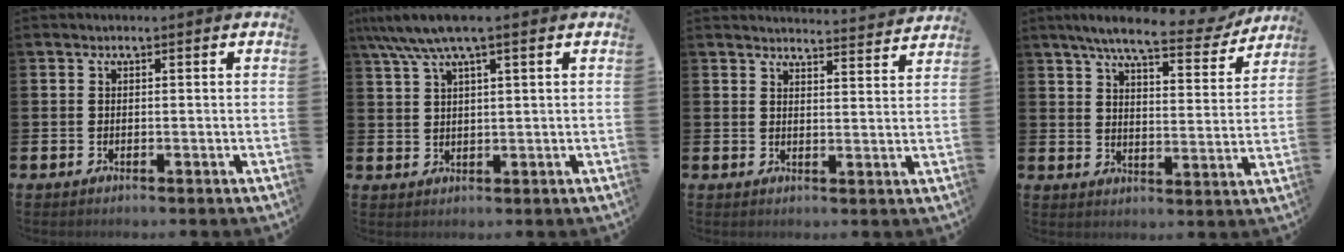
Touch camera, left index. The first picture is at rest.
{"total": 5.7, "force": [4.1, 0.7, 3.9], "torque": [-0.086, -0.004, 0.074]}
{"total": 3.9, "force": [3.9, -0.2, 0.1], "torque": [0.001, -0.034, 0.067]}
{"total": 8.2, "force": [7.1, 1.3, 3.9], "torque": [-0.076, -0.037, 0.117]}